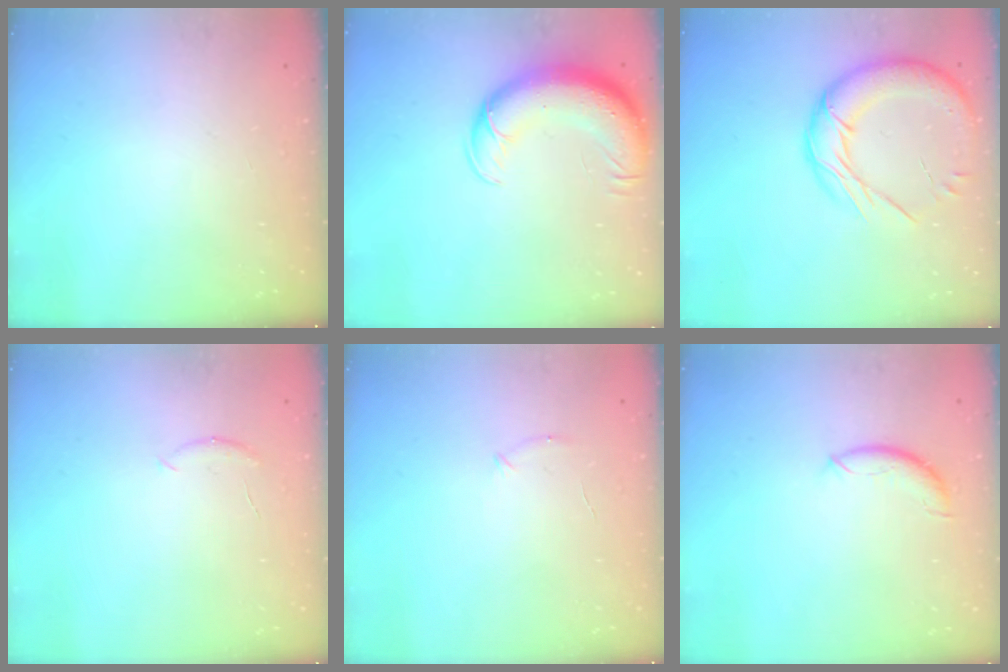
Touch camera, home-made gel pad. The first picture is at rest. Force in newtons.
{"total": 13.5, "press": 13.1, "slide": 3.3}
{"total": 16.6, "press": 16.4, "slide": 2.3}
{"total": 5.0, "press": 4.9, "slide": 1.0}
{"total": 4.7, "press": 4.5, "slide": 1.3}
{"total": 7.8, "press": 7.8, "slide": 0.5}